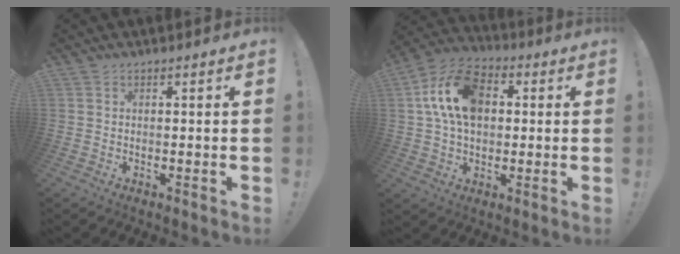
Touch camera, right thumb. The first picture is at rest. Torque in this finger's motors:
{"motor_torque": [0.42, 0.57, 1.06, -0.12, 0.15]}